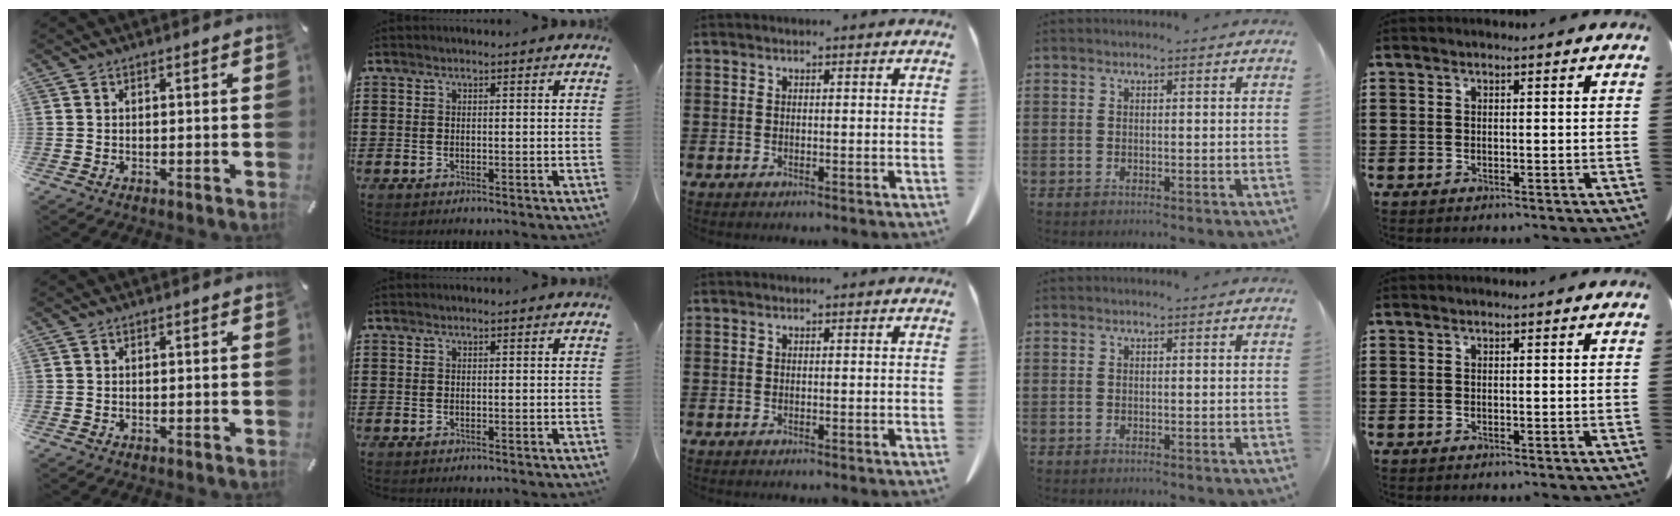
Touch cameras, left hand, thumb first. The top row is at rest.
{}